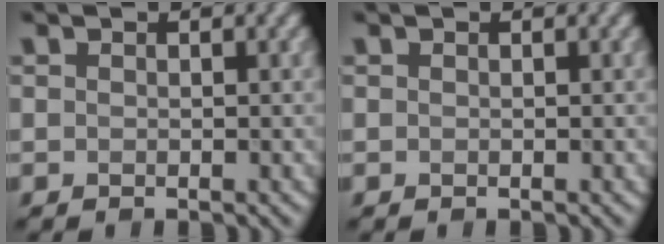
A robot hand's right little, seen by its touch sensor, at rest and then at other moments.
{"total": 0.0}